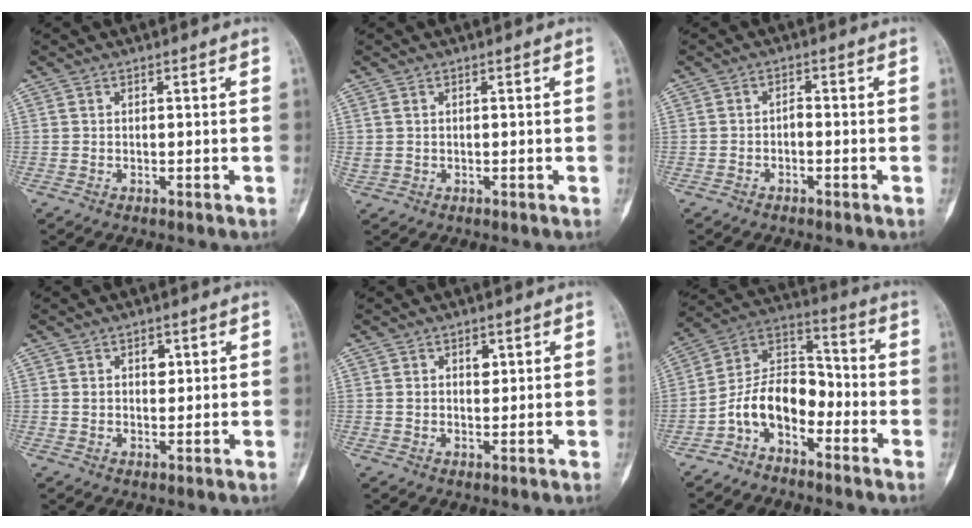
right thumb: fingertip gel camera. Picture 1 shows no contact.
{"total": 1.5, "force": [0.5, 1.1, 0.9], "torque": [-0.034, 0.003, 0.016]}
{"total": 1.5, "force": [-0.7, 0.9, 1.0], "torque": [-0.012, 0.011, -0.016]}
{"total": 3.0, "force": [1.0, 2.0, 1.9], "torque": [-0.014, -0.003, 0.015]}
{"total": 2.7, "force": [1.0, 1.9, 1.7], "torque": [-0.011, -0.003, 0.015]}
{"total": 11.2, "force": [-5.2, 6.9, 7.1], "torque": [-0.113, 0.077, -0.110]}